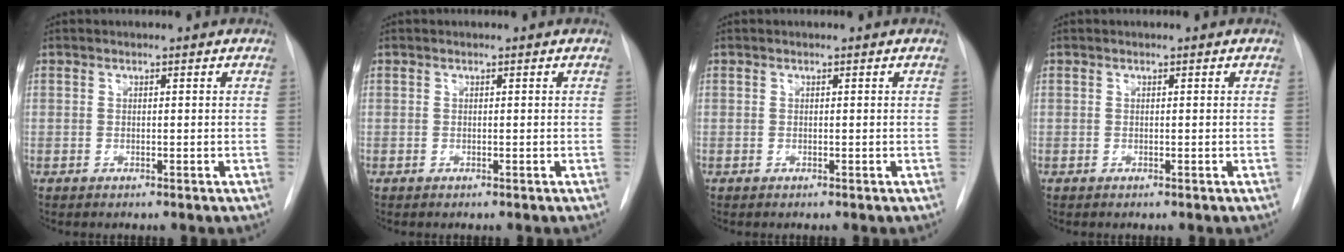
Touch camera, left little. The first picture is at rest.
{"total": 0.0}
{"total": 0.0}
{"total": 0.0}